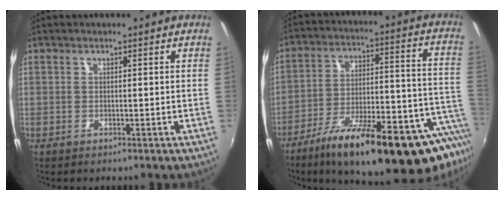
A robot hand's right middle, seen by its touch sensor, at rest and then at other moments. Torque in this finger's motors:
{"motor_torque": [1.08, -1.06, 1.05, 0.21]}